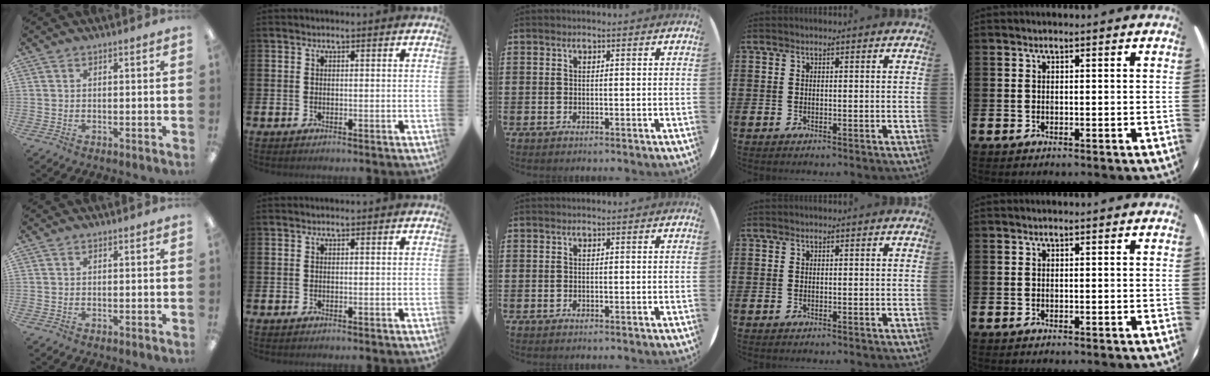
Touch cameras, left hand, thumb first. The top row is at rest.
{}